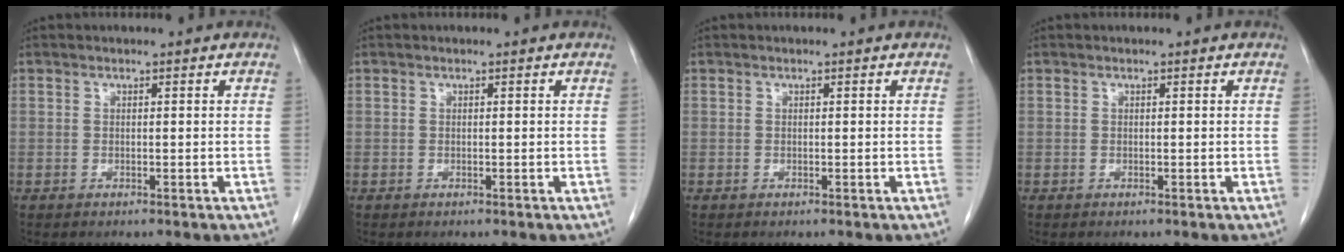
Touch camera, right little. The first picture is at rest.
{"total": 0.0}
{"total": 0.0}
{"total": 0.0}